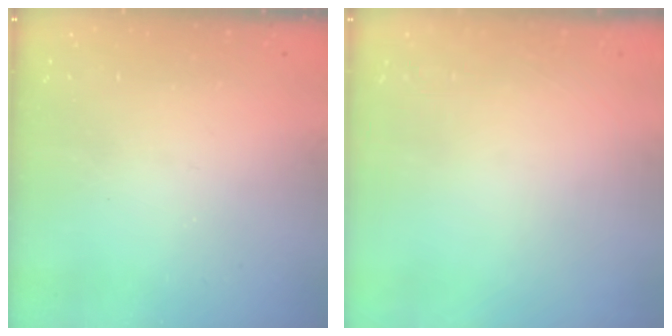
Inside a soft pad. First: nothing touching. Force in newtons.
{"total": 0.0}